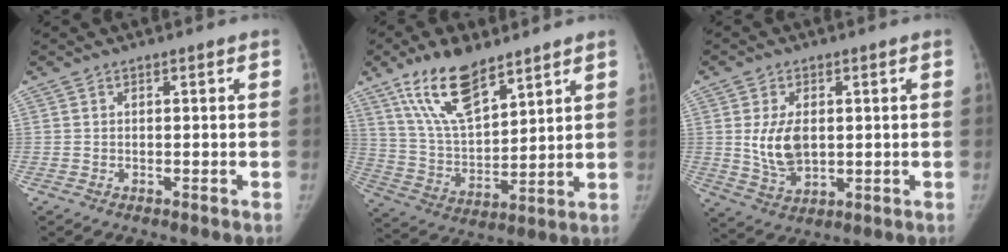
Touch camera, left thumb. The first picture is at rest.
{"total": 15.4, "force": [10.2, 6.1, 9.8], "torque": [-0.152, -0.046, 0.201]}
{"total": 8.1, "force": [0.8, 5.0, 6.3], "torque": [-0.107, -0.011, 0.027]}